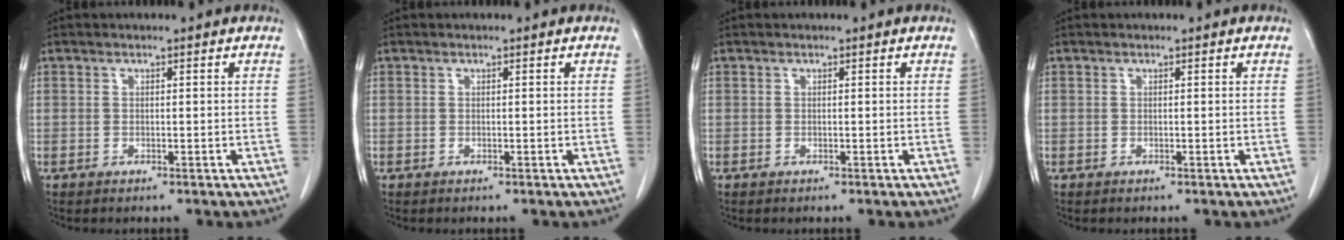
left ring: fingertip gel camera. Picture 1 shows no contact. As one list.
[{"total": 0.0}, {"total": 0.0}, {"total": 0.0}]